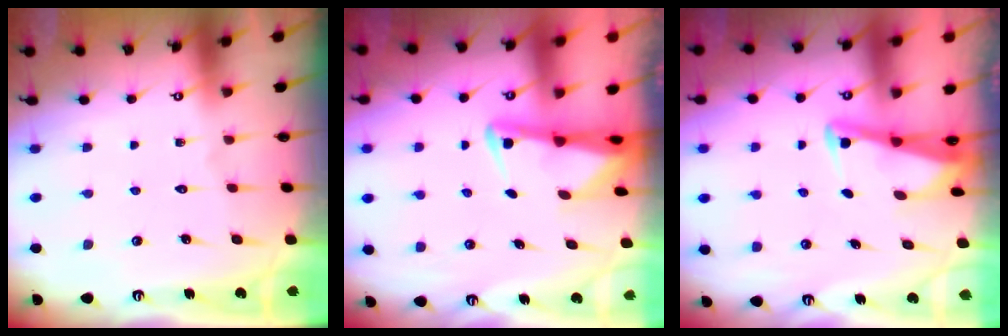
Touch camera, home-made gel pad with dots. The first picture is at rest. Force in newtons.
{"total": 2.6, "press": 2.5, "slide": 0.6}
{"total": 2.5, "press": 2.5, "slide": 0.2}